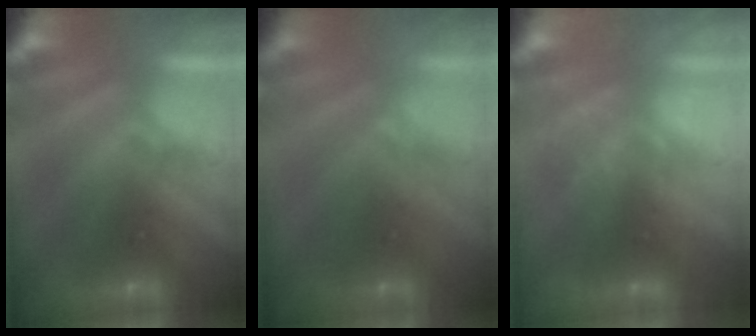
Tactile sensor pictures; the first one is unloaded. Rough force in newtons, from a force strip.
{"total": 3.8}
{"total": 2.3}